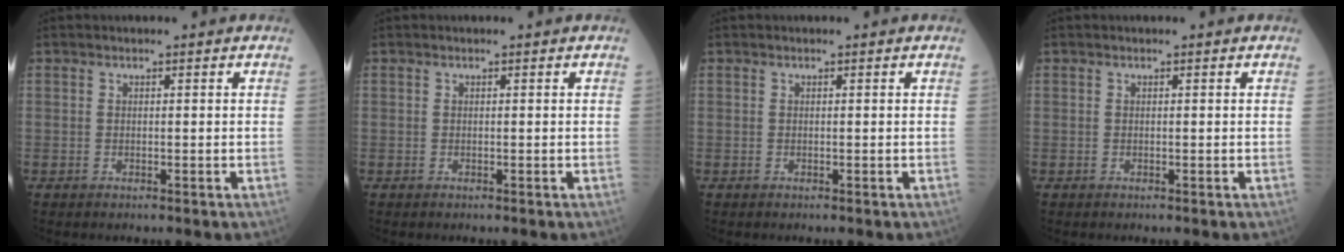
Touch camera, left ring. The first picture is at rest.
{"total": 0.0}
{"total": 0.0}
{"total": 0.0}